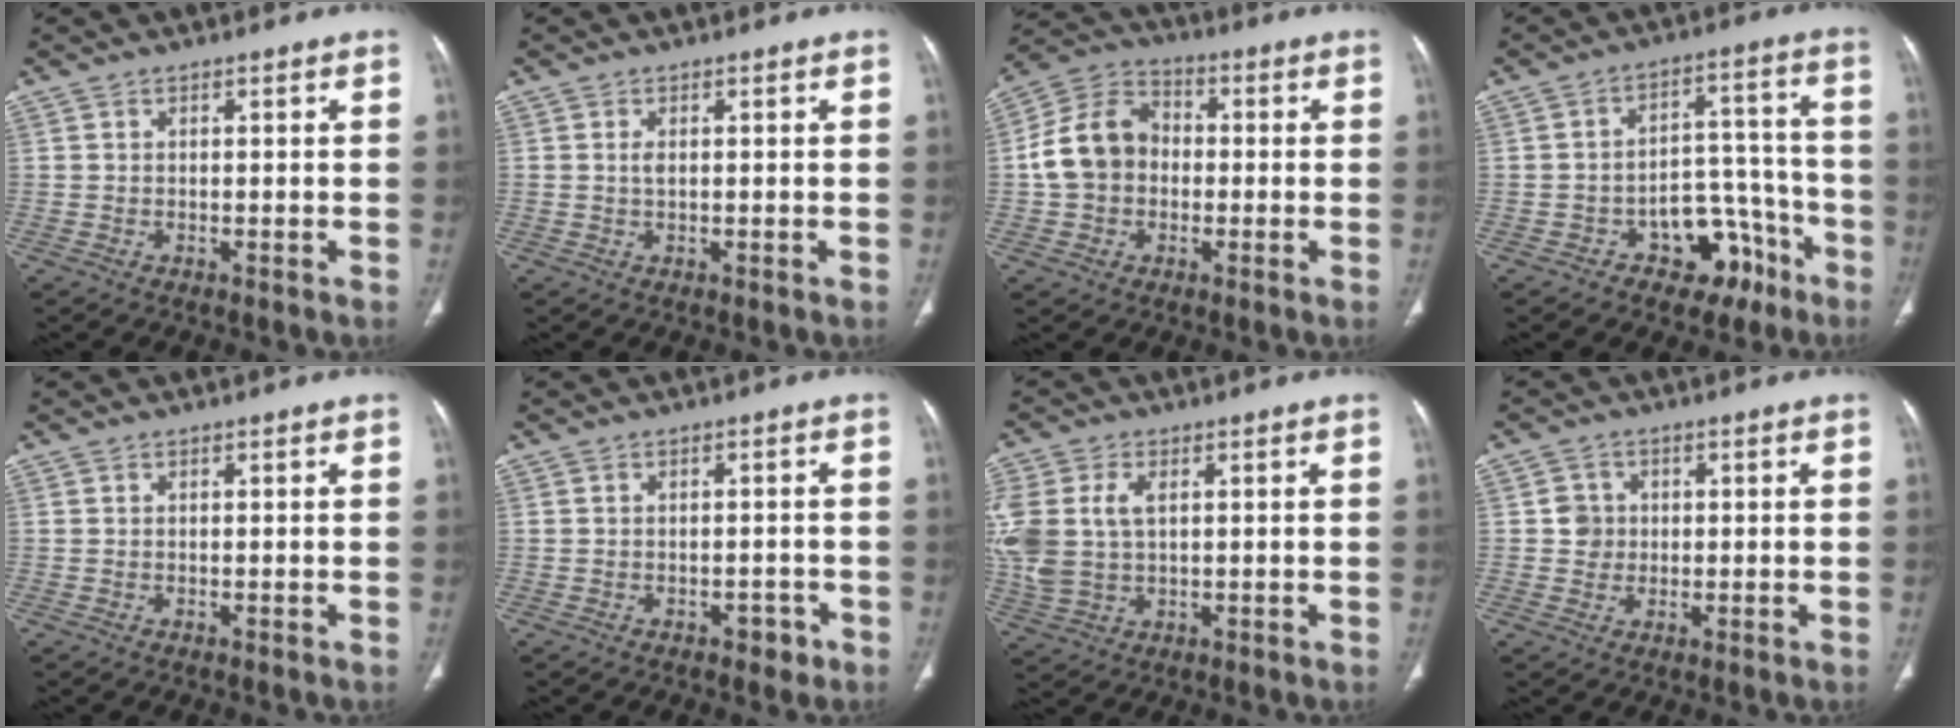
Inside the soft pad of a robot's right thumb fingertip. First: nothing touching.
{"total": 1.0, "force": [0.2, 0.4, 0.9], "torque": [-0.020, -0.002, 0.005]}
{"total": 11.5, "force": [-0.6, 9.3, 6.7], "torque": [-0.112, 0.034, -0.022]}
{"total": 12.7, "force": [-7.0, 8.0, 7.0], "torque": [-0.039, 0.080, -0.094]}
{"total": 0.0}
{"total": 2.4, "force": [-1.4, 1.5, 1.2], "torque": [-0.006, 0.010, -0.015]}
{"total": 12.6, "force": [2.2, 8.2, 9.3], "torque": [-0.234, 0.005, 0.050]}
{"total": 3.6, "force": [0.3, 3.5, 0.9], "torque": [0.007, 0.005, 0.003]}